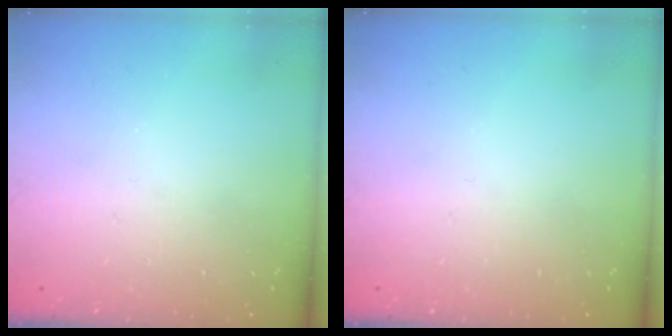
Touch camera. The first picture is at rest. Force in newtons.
{"total": 0.0}